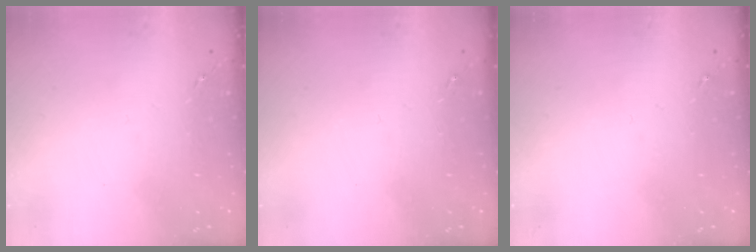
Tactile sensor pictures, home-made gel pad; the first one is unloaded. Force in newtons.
{"total": 0.0}
{"total": 0.0}